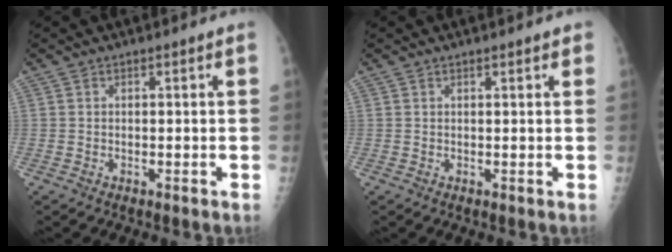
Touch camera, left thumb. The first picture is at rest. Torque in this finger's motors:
{"motor_torque": [0.01, 0.00, -0.02, -0.01, 0.00]}